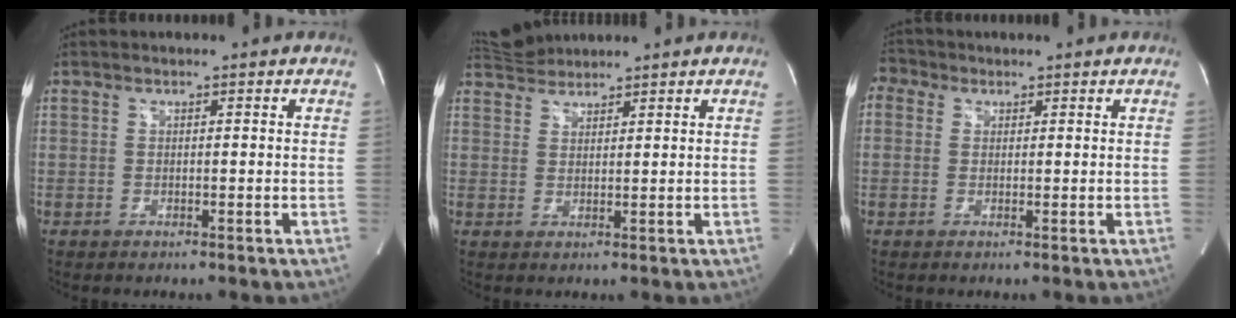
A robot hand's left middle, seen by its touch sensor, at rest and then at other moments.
{"total": 3.9, "force": [3.8, 0.5, 0.0], "torque": [-0.011, 0.020, 0.076]}
{"total": 3.2, "force": [1.4, 2.7, 1.0], "torque": [-0.023, 0.020, 0.024]}